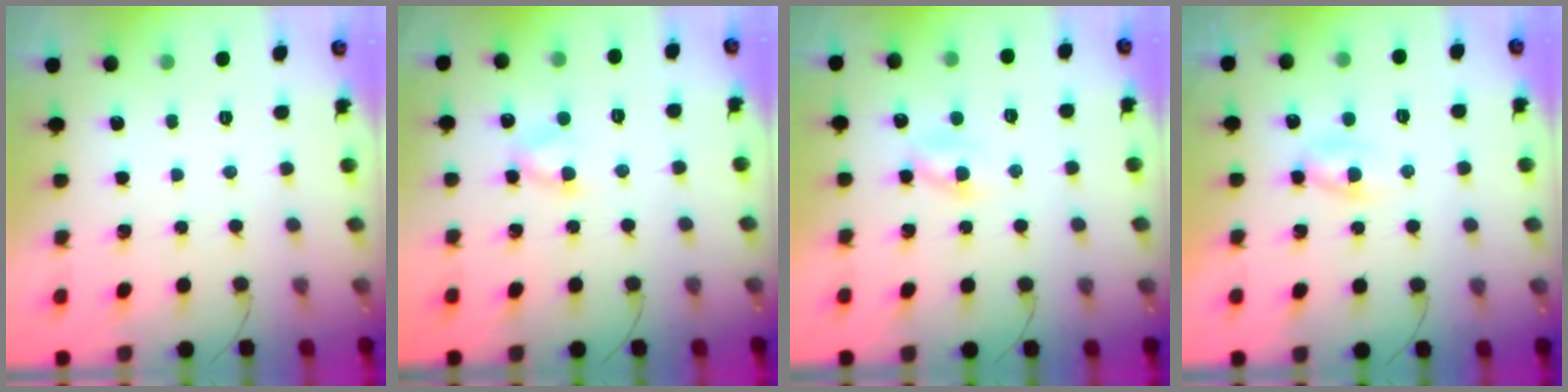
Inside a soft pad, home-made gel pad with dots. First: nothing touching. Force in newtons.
{"total": 4.3, "press": 4.2, "slide": 0.7}
{"total": 2.8, "press": 2.5, "slide": 1.3}
{"total": 2.2, "press": 2.0, "slide": 1.1}